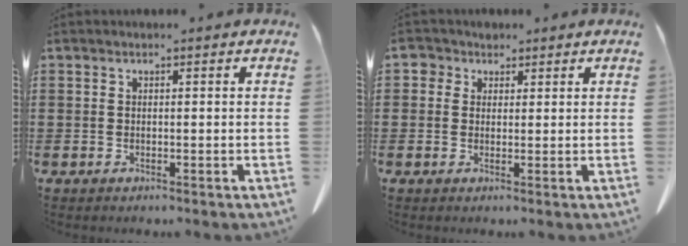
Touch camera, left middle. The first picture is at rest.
{"total": 2.6, "force": [1.5, 2.0, 0.6], "torque": [-0.014, 0.006, 0.026]}